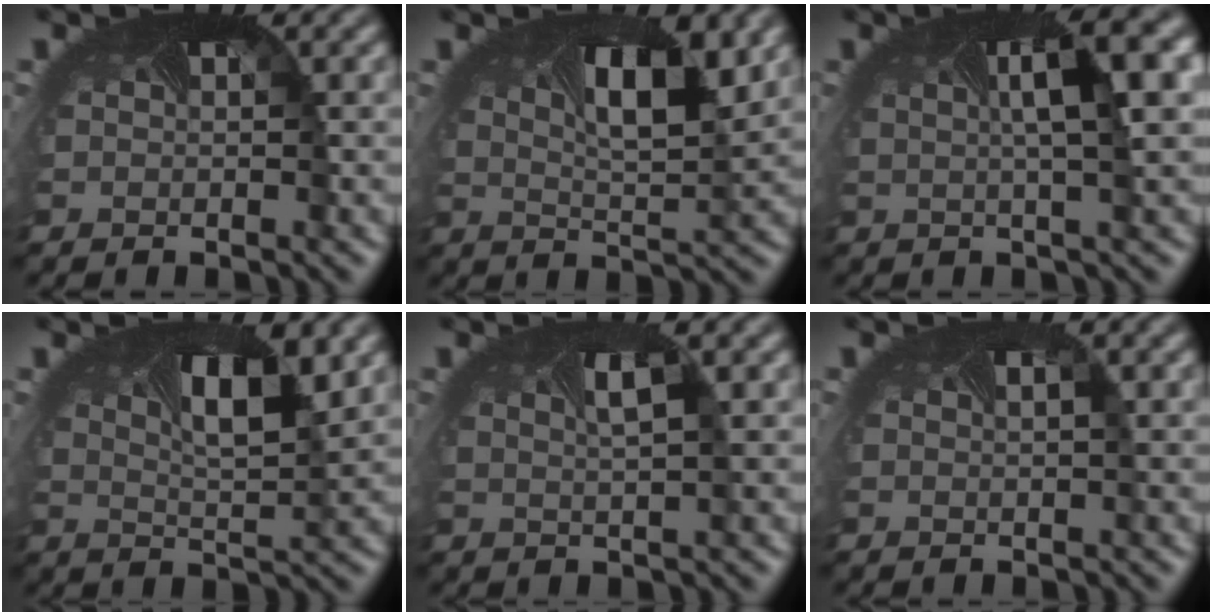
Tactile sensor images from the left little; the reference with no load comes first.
{"total": 5.9, "force": [2.5, 2.0, 5.0], "torque": [-0.080, 0.001, 0.035]}
{"total": 7.5, "force": [2.0, 1.6, 7.0], "torque": [-0.092, 0.018, 0.027]}
{"total": 5.1, "force": [2.1, 1.5, 4.4], "torque": [-0.067, 0.001, 0.027]}
{"total": 1.6, "force": [0.6, 0.0, 1.5], "torque": [-0.021, 0.001, 0.009]}
{"total": 0.6, "force": [0.2, 0.0, 0.5], "torque": [0.004, 0.005, 0.004]}